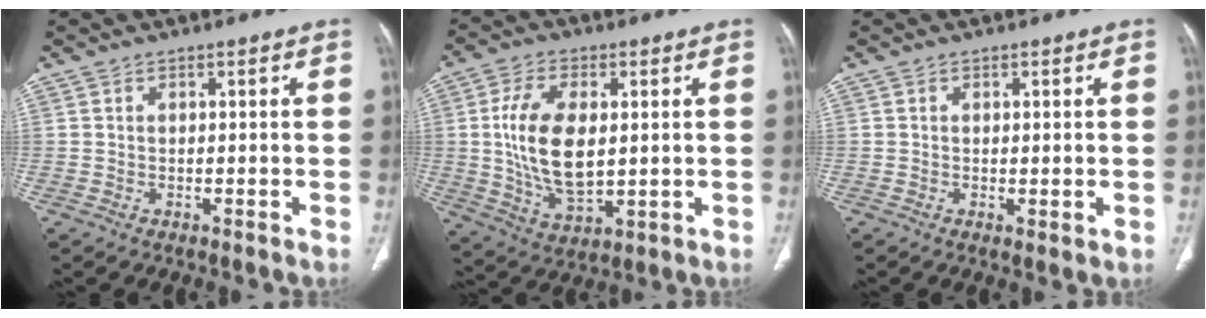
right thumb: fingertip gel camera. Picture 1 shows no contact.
{"total": 13.9, "force": [1.2, 7.4, 11.7], "torque": [-0.218, -0.014, 0.029]}
{"total": 1.3, "force": [-0.2, 0.4, 1.2], "torque": [-0.021, -0.008, -0.002]}